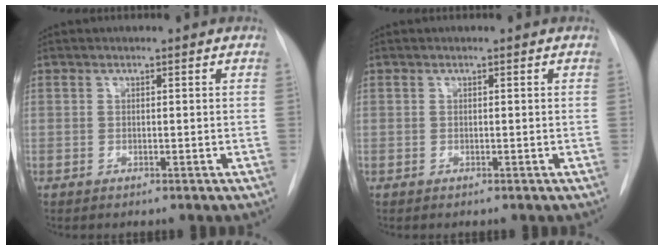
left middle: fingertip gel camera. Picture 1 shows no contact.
{"total": 0.0}